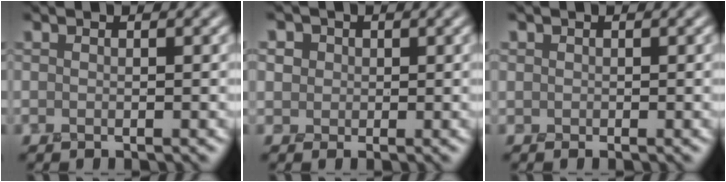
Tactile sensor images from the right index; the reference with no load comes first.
{"total": 3.2, "force": [1.1, 2.8, 1.2], "torque": [-0.024, 0.007, 0.009]}
{"total": 0.8, "force": [0.0, 0.8, 0.1], "torque": [0.001, -0.002, -0.005]}